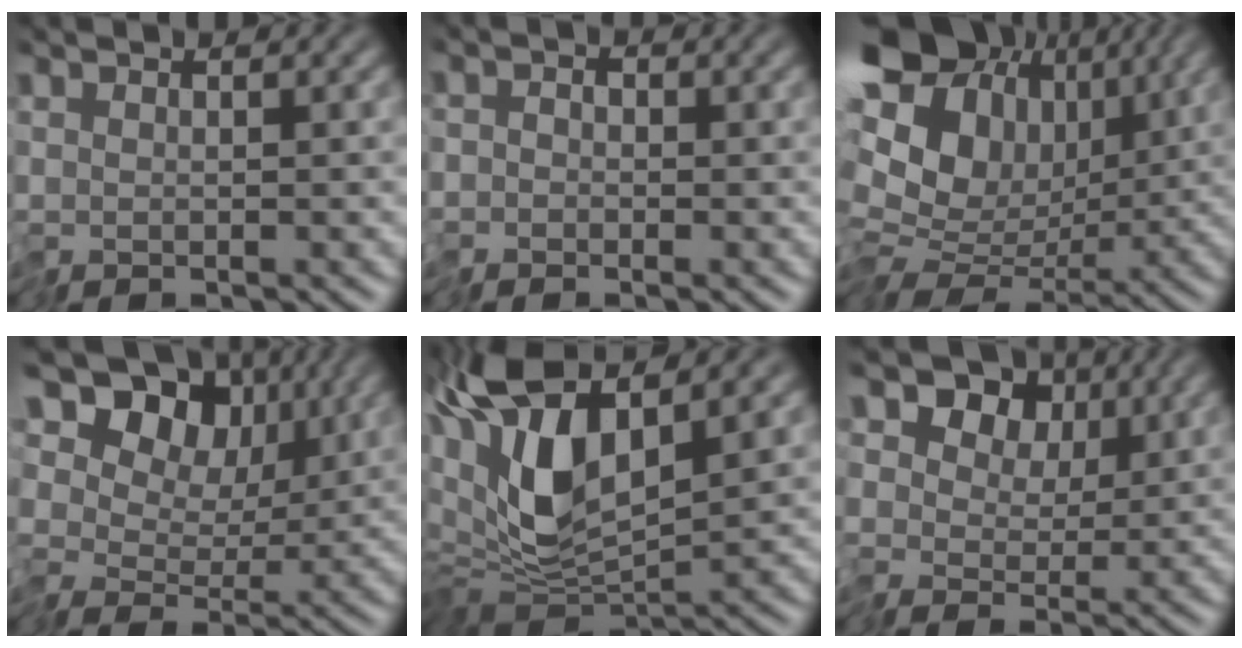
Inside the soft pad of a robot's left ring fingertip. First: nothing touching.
{"total": 1.5, "force": [-1.1, 0.9, 0.2], "torque": [-0.003, -0.002, -0.024]}
{"total": 16.6, "force": [3.5, 12.8, 10.0], "torque": [-0.176, 0.031, 0.045]}
{"total": 9.7, "force": [3.4, 6.8, 6.1], "torque": [-0.099, 0.030, 0.042]}
{"total": 10.5, "force": [2.7, 4.8, 8.9], "torque": [-0.205, -0.007, 0.049]}
{"total": 9.9, "force": [3.6, 7.8, 5.0], "torque": [-0.078, 0.040, 0.023]}